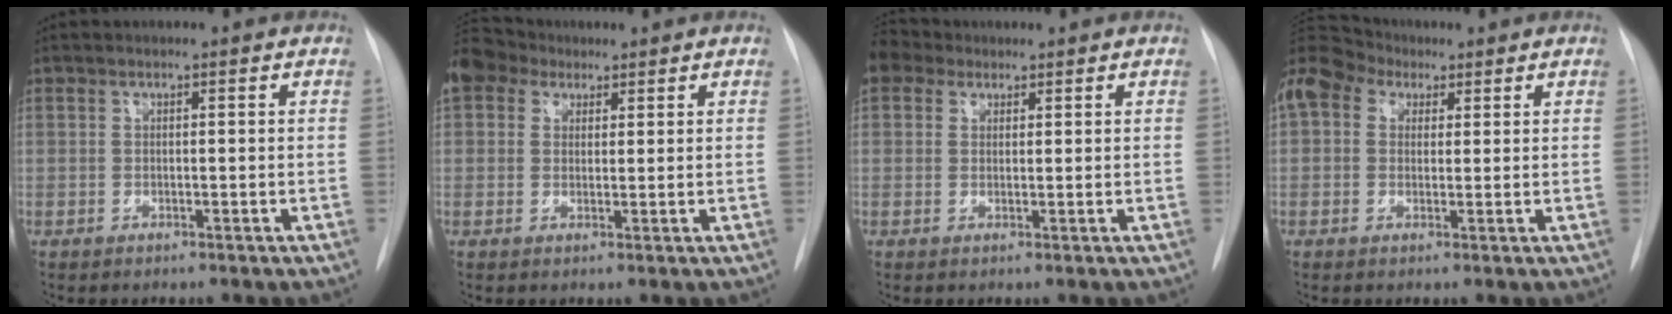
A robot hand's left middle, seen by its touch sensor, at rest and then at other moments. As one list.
[{"total": 9.5, "force": [6.3, 6.4, 3.2], "torque": [-0.082, 0.049, 0.120]}, {"total": 4.0, "force": [2.9, 2.6, 0.7], "torque": [-0.018, 0.022, 0.055]}, {"total": 14.1, "force": [7.1, 10.1, 7.0], "torque": [-0.187, 0.077, 0.132]}]